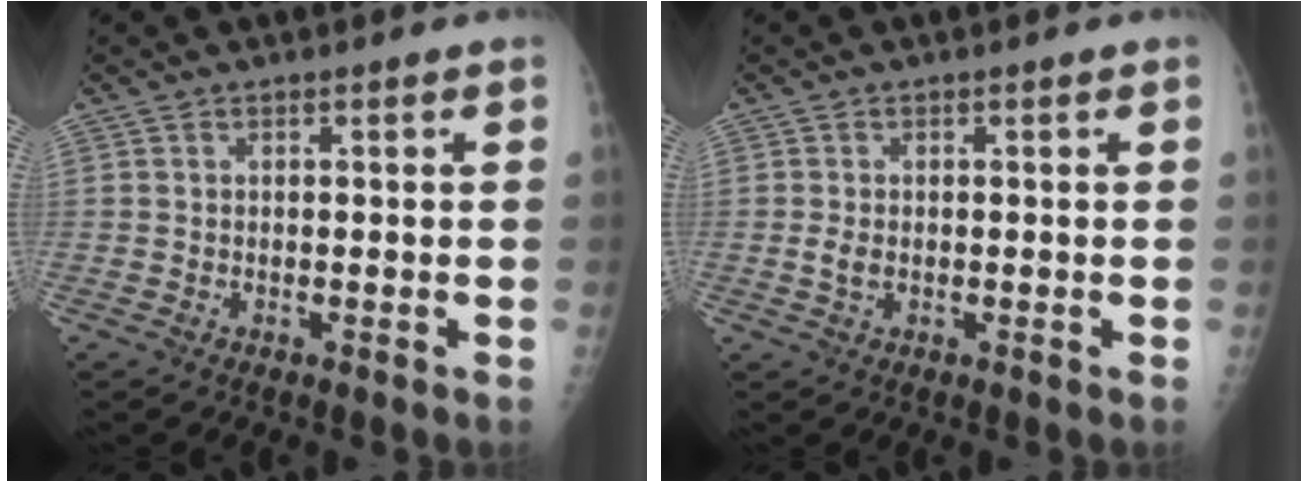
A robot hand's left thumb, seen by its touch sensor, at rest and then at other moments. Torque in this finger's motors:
{"motor_torque": [-0.21, 0.21, 0.19, -0.03, 0.02]}